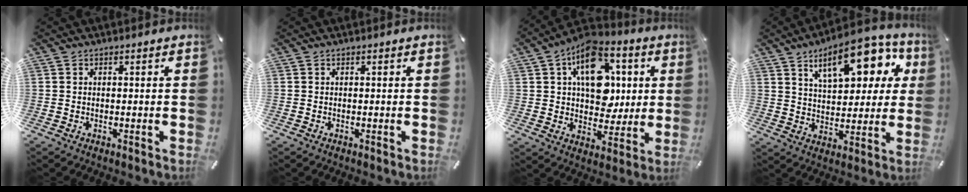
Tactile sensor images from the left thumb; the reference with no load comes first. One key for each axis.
{"total": 0.0}
{"total": 16.0, "fx": 4.5, "fy": 11.5, "fz": 10.1, "tx": -0.151, "ty": -0.017, "tz": 0.083}
{"total": 18.0, "fx": 8.7, "fy": 9.4, "fz": 12.7, "tx": -0.181, "ty": -0.028, "tz": 0.142}